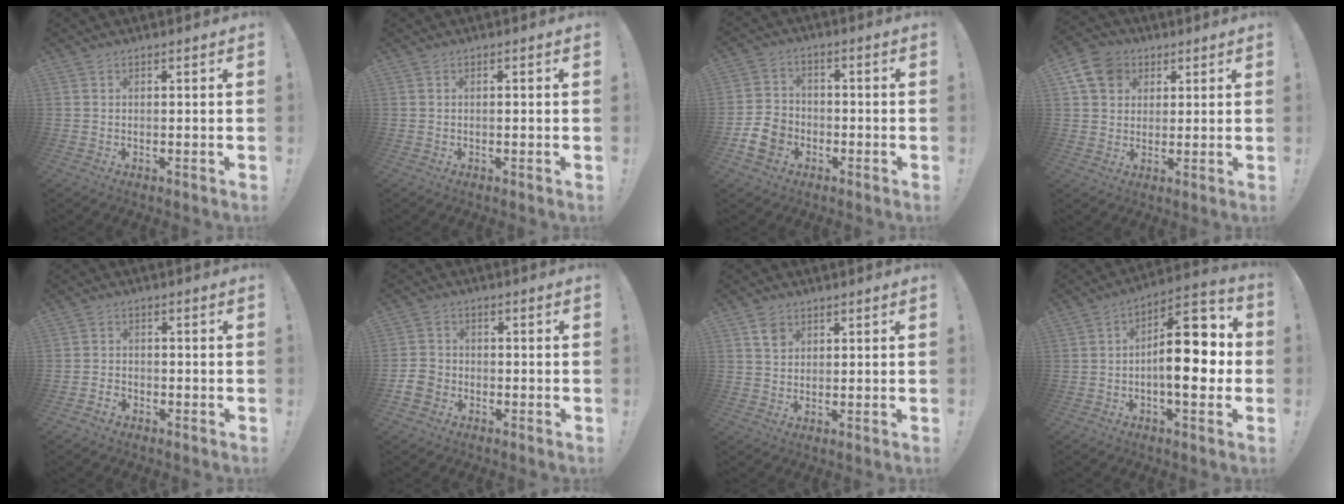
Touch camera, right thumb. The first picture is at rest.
{"total": 0.6, "force": [-0.3, 0.0, 0.5], "torque": [-0.008, 0.000, -0.005]}
{"total": 9.4, "force": [-4.3, 7.3, 3.9], "torque": [-0.069, 0.033, -0.078]}
{"total": 10.3, "force": [4.2, 8.4, 4.1], "torque": [-0.067, -0.010, 0.087]}
{"total": 2.3, "force": [-1.8, 1.4, 0.5], "torque": [-0.005, 0.002, -0.033]}
{"total": 6.1, "force": [-2.8, 4.8, 2.6], "torque": [-0.055, 0.014, -0.054]}
{"total": 3.9, "force": [2.1, 2.8, 1.5], "torque": [-0.005, -0.011, 0.036]}
{"total": 17.4, "force": [-0.7, 7.9, 15.4], "torque": [-0.209, 0.008, -0.013]}